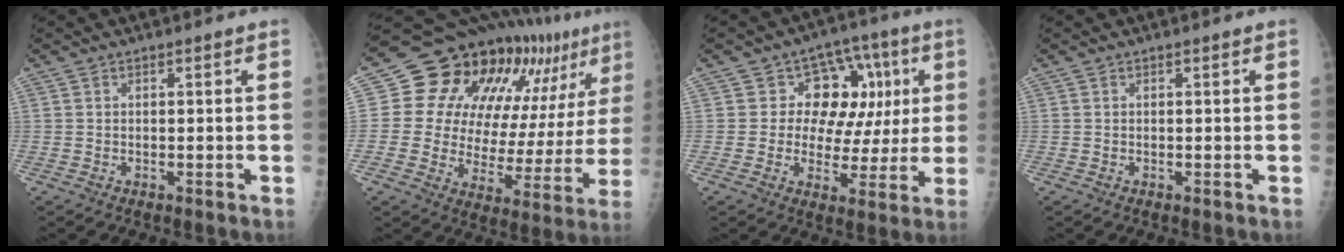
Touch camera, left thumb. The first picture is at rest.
{"total": 23.1, "force": [12.2, 11.9, 15.6], "torque": [-0.183, -0.014, 0.174]}
{"total": 13.8, "force": [3.4, 10.0, 8.8], "torque": [-0.054, 0.012, 0.048]}
{"total": 0.0}